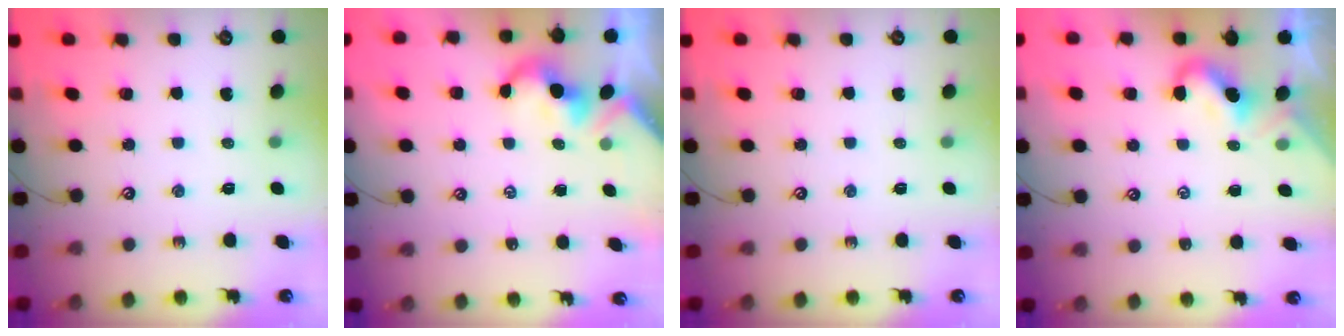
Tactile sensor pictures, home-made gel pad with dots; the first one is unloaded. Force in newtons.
{"total": 1.7, "press": 1.7, "slide": 0.2}
{"total": 0.0}
{"total": 0.5, "press": 0.4, "slide": 0.3}